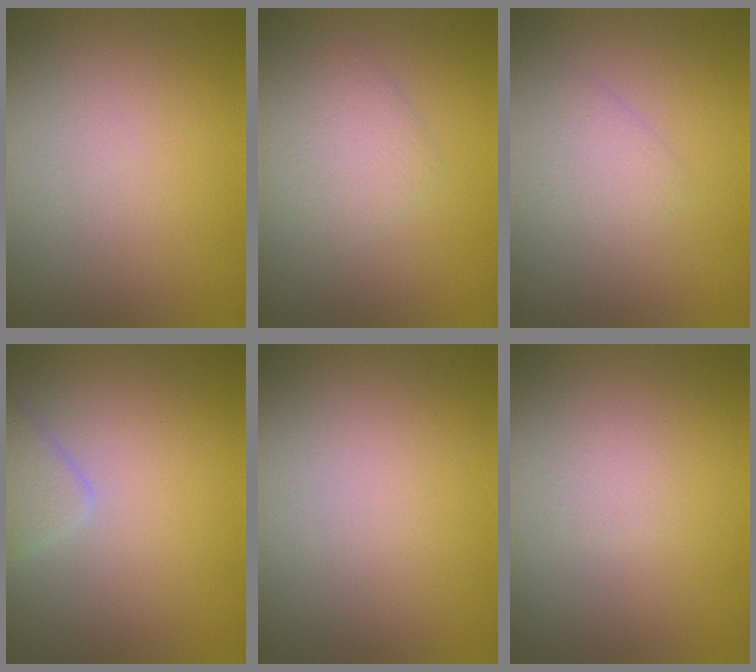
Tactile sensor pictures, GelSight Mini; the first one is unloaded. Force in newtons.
{"total": 2.4, "press": 2.4, "slide": 0.1}
{"total": 1.6, "press": 1.6, "slide": 0.0}
{"total": 1.9, "press": 1.9, "slide": 0.0}
{"total": 0.0}
{"total": 0.7, "press": 0.7, "slide": 0.0}